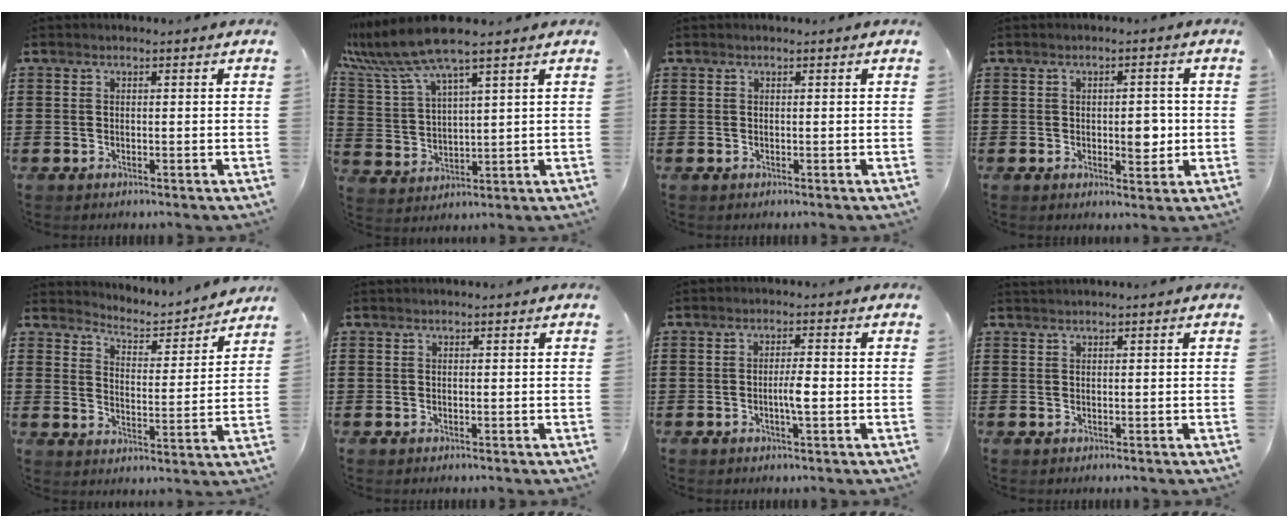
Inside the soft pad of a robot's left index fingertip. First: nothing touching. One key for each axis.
{"total": 8.9, "fx": 7.3, "fy": 0.6, "fz": 5.0, "tx": -0.128, "ty": -0.029, "tz": 0.129}
{"total": 0.0}
{"total": 4.3, "fx": -0.4, "fy": 2.0, "fz": 3.7, "tx": -0.044, "ty": -0.005, "tz": -0.016}
{"total": 3.2, "fx": 3.1, "fy": 0.6, "fz": 0.2, "tx": -0.028, "ty": -0.033, "tz": 0.043}
{"total": 0.0}
{"total": 2.9, "fx": -0.6, "fy": 0.4, "fz": 2.8, "tx": -0.051, "ty": 0.002, "tz": -0.013}
{"total": 0.7, "fx": 0.7, "fy": 0.0, "fz": 0.2, "tx": -0.005, "ty": -0.001, "tz": 0.014}